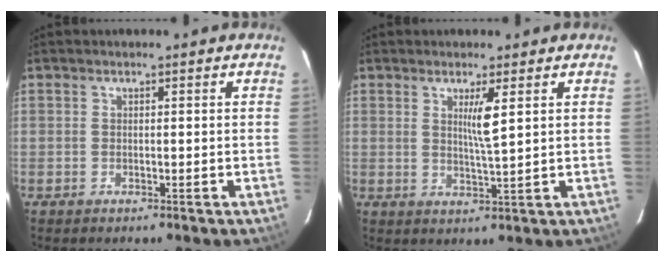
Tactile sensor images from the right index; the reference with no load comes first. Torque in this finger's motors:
{"motor_torque": [0.31, 0.30, 0.08, 0.05]}